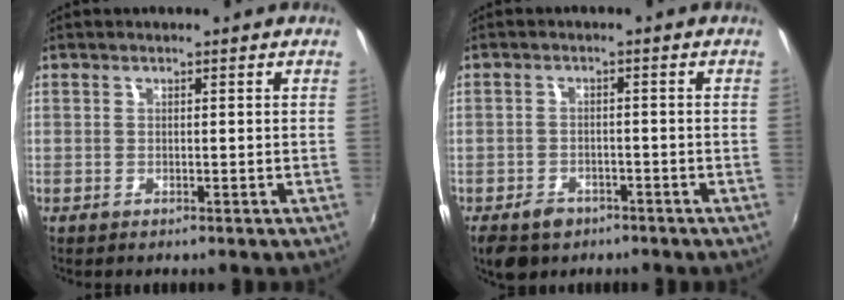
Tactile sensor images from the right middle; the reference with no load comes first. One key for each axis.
{"total": 6.4, "fx": -4.3, "fy": 4.1, "fz": 2.4, "tx": -0.064, "ty": -0.002, "tz": -0.063}